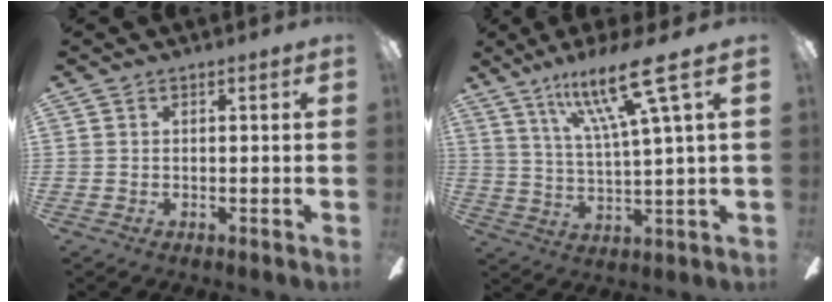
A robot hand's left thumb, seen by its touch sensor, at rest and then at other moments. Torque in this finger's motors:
{"motor_torque": [1.24, 0.79, 1.47, -0.81, 0.13]}